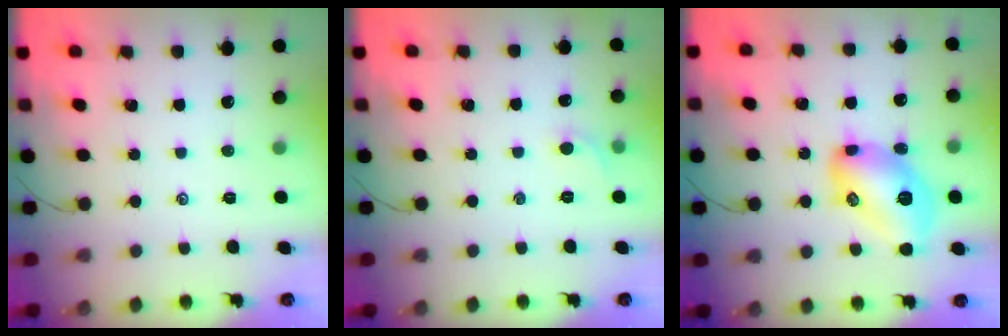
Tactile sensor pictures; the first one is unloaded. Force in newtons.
{"total": 3.7, "press": 3.5, "slide": 1.2}
{"total": 15.4, "press": 15.4, "slide": 0.7}